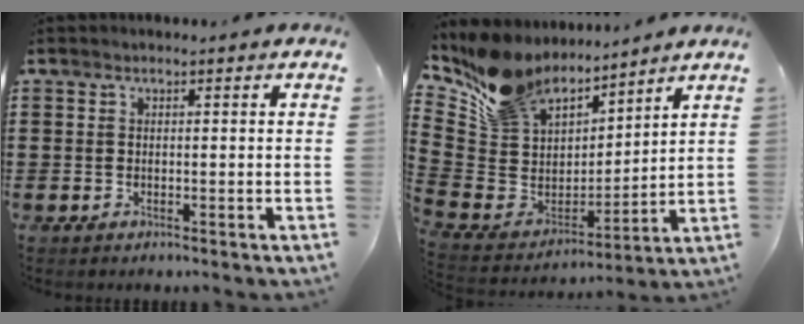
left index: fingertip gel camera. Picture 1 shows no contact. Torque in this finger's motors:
{"motor_torque": [1.55, -0.59, 0.65, 0.14]}